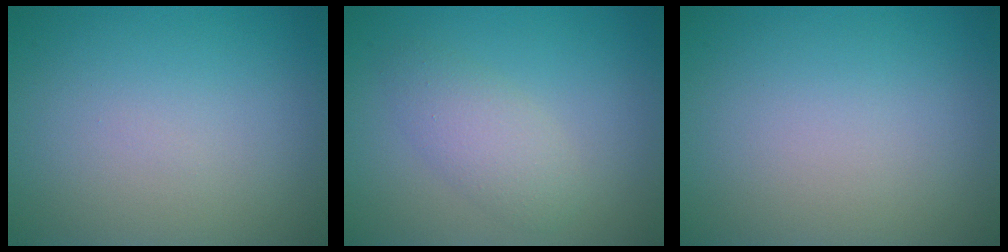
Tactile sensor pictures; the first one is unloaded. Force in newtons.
{"total": 2.7, "press": 2.7, "slide": 0.0}
{"total": 0.0}